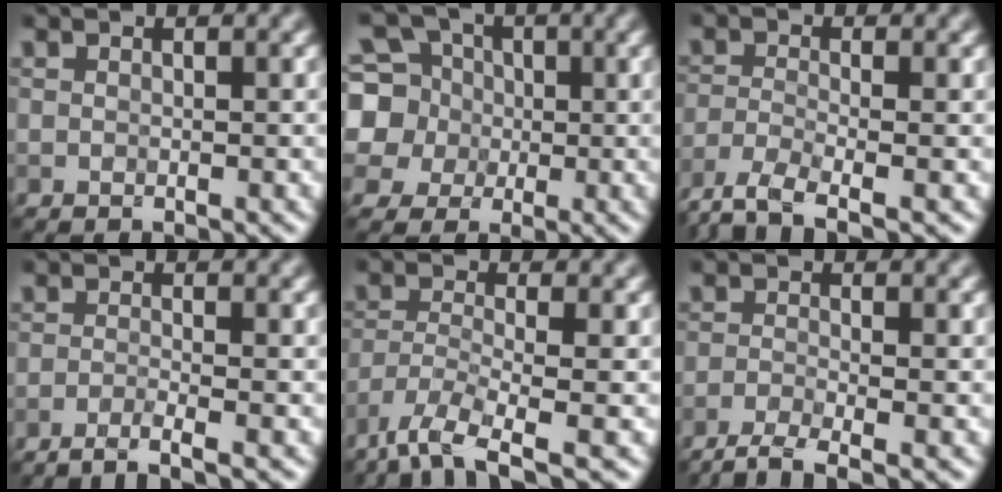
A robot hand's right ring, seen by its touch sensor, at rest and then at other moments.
{"total": 9.5, "force": [1.1, 8.7, 3.6], "torque": [-0.114, 0.029, -0.016]}
{"total": 4.4, "force": [-3.4, 1.0, 2.5], "torque": [-0.055, -0.011, -0.077]}
{"total": 2.2, "force": [-1.5, 0.3, 1.6], "torque": [-0.023, 0.002, -0.044]}
{"total": 6.2, "force": [-4.6, 1.3, 3.9], "torque": [-0.080, -0.012, -0.096]}
{"total": 3.4, "force": [-2.6, 0.6, 2.1], "torque": [-0.042, -0.005, -0.062]}